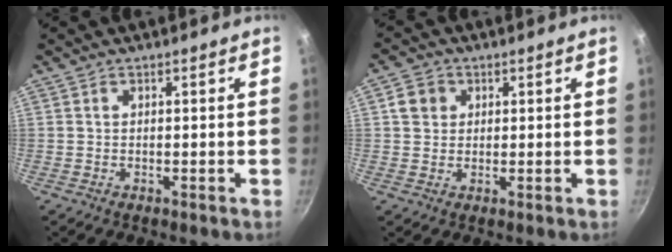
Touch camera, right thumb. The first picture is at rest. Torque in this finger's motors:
{"motor_torque": [-0.22, 0.17, 0.34, -0.20, -0.05]}